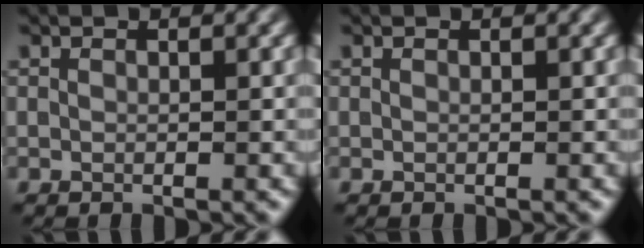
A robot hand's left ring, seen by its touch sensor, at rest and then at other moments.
{"total": 0.0}